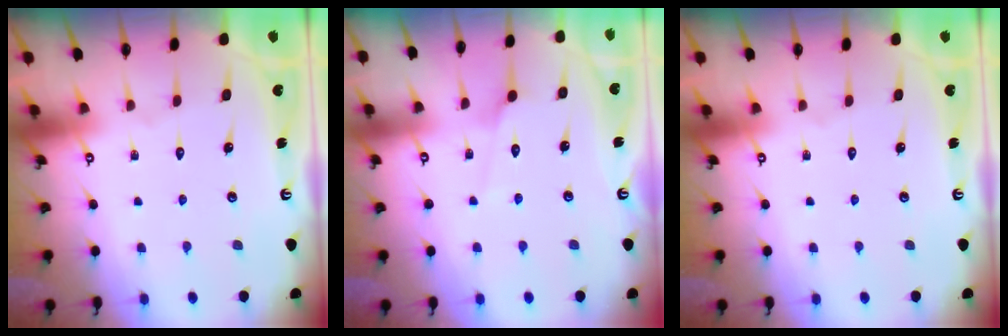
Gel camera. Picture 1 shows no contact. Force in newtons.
{"total": 2.8, "press": 2.7, "slide": 0.6}
{"total": 0.0}